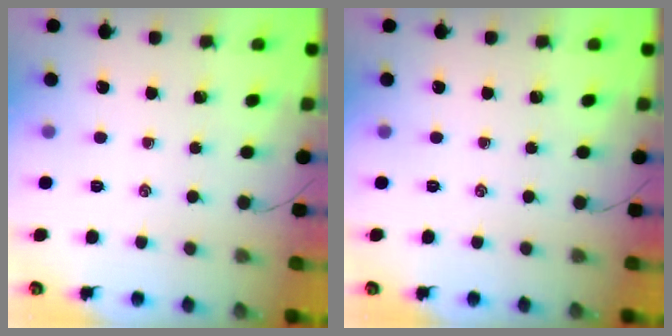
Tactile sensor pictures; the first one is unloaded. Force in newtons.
{"total": 0.0}